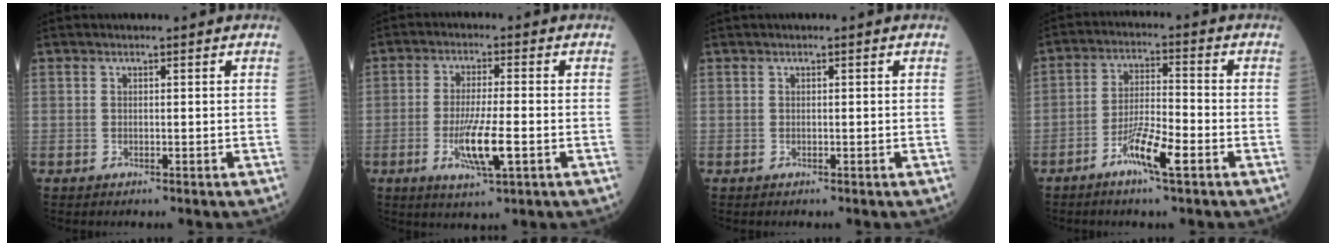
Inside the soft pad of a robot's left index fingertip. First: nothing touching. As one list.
[{"total": 7.6, "force": [-2.3, 0.7, 7.2], "torque": [-0.141, -0.015, -0.039]}, {"total": 0.0}, {"total": 7.2, "force": [-4.0, 0.6, 6.0], "torque": [-0.119, -0.004, -0.074]}]